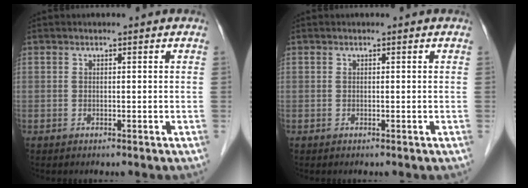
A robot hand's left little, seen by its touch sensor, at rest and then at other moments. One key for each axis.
{"total": 0.0}